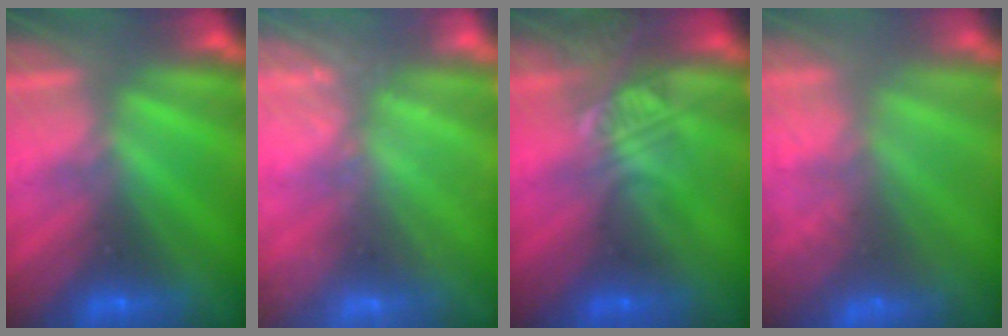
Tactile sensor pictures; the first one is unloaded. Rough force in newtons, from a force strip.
{"total": 2.5}
{"total": 2.3}
{"total": 7.2}